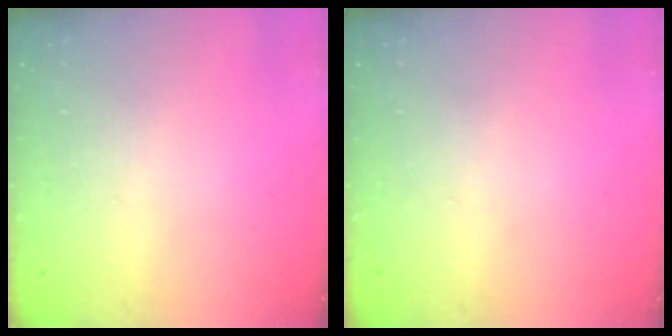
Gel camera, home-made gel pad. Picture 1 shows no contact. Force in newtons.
{"total": 0.0}